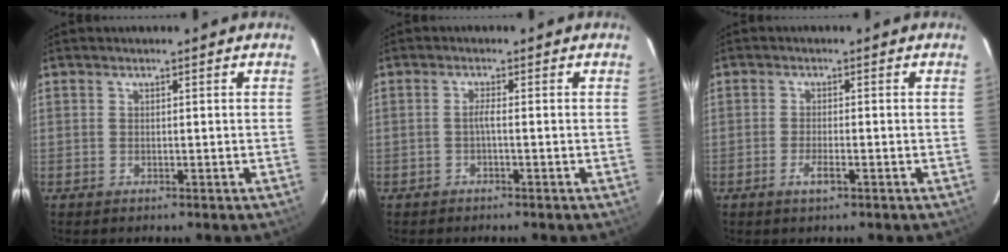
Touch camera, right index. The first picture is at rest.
{"total": 1.1, "force": [-0.5, -0.2, 1.0], "torque": [-0.015, 0.003, -0.011]}
{"total": 2.4, "force": [-1.3, 0.5, 2.0], "torque": [-0.046, -0.004, -0.024]}